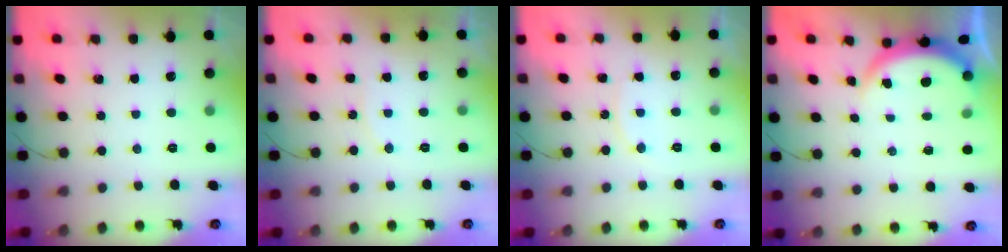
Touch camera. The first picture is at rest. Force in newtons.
{"total": 5.1, "press": 4.7, "slide": 2.1}
{"total": 5.9, "press": 5.9, "slide": 0.5}
{"total": 3.8, "press": 3.7, "slide": 0.5}